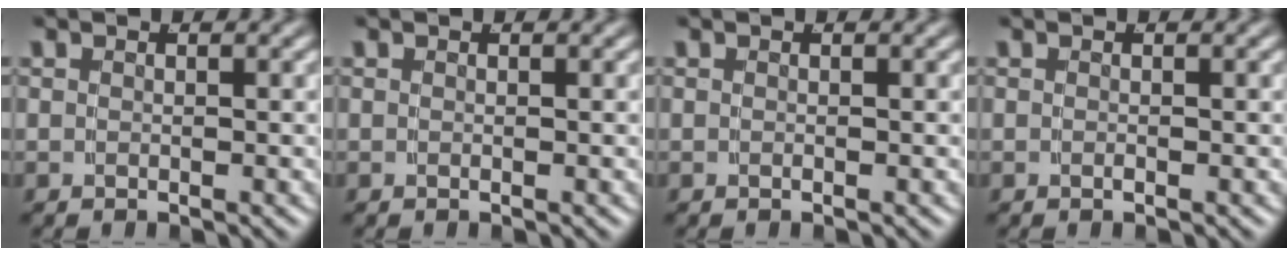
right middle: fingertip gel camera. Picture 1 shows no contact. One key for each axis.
{"total": 0.0}
{"total": 0.0}
{"total": 0.0}